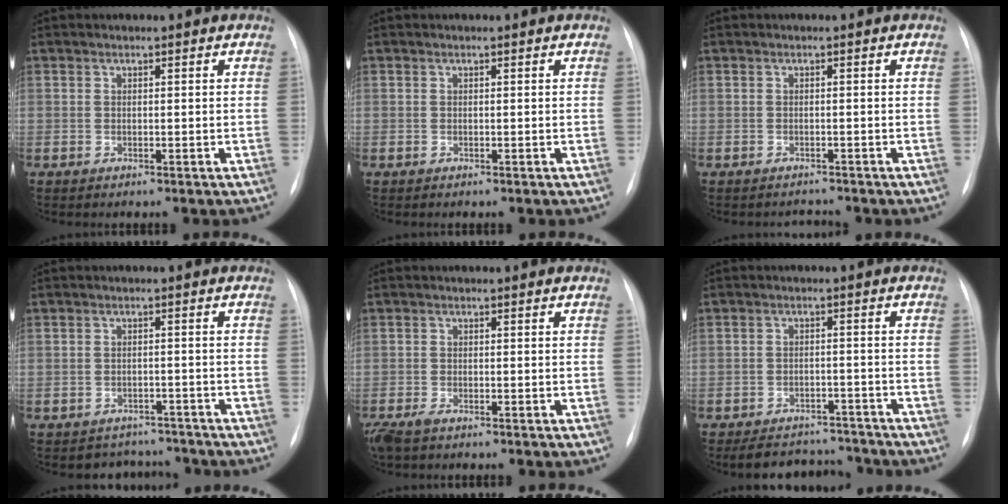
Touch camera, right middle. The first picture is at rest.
{"total": 0.0}
{"total": 1.0, "force": [-1.0, 0.0, -0.4], "torque": [0.009, -0.007, -0.012]}
{"total": 4.8, "force": [-4.2, 2.1, -0.7], "torque": [0.012, 0.021, -0.056]}
{"total": 3.4, "force": [-2.5, 1.2, 2.1], "torque": [-0.048, -0.010, -0.043]}
{"total": 9.3, "force": [-8.6, 3.2, 1.6], "torque": [-0.014, 0.012, -0.114]}